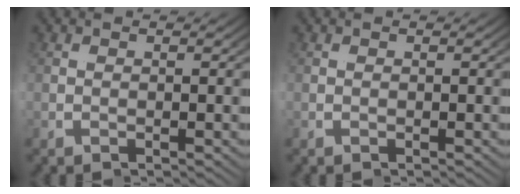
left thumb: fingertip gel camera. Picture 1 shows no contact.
{"total": 0.0}